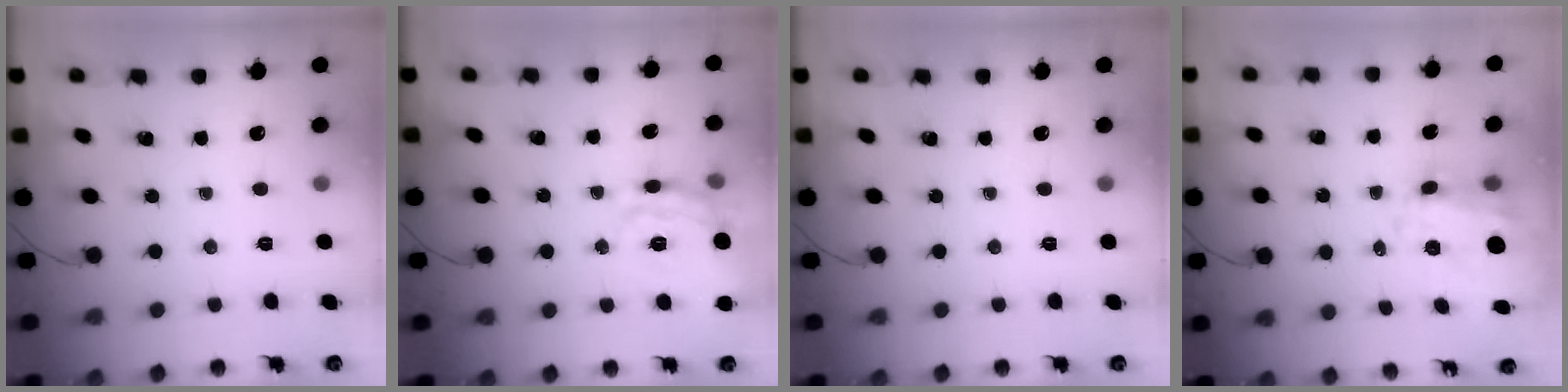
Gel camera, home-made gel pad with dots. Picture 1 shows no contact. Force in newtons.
{"total": 17.7, "press": 17.7, "slide": 0.5}
{"total": 0.0}
{"total": 7.7, "press": 7.1, "slide": 3.1}